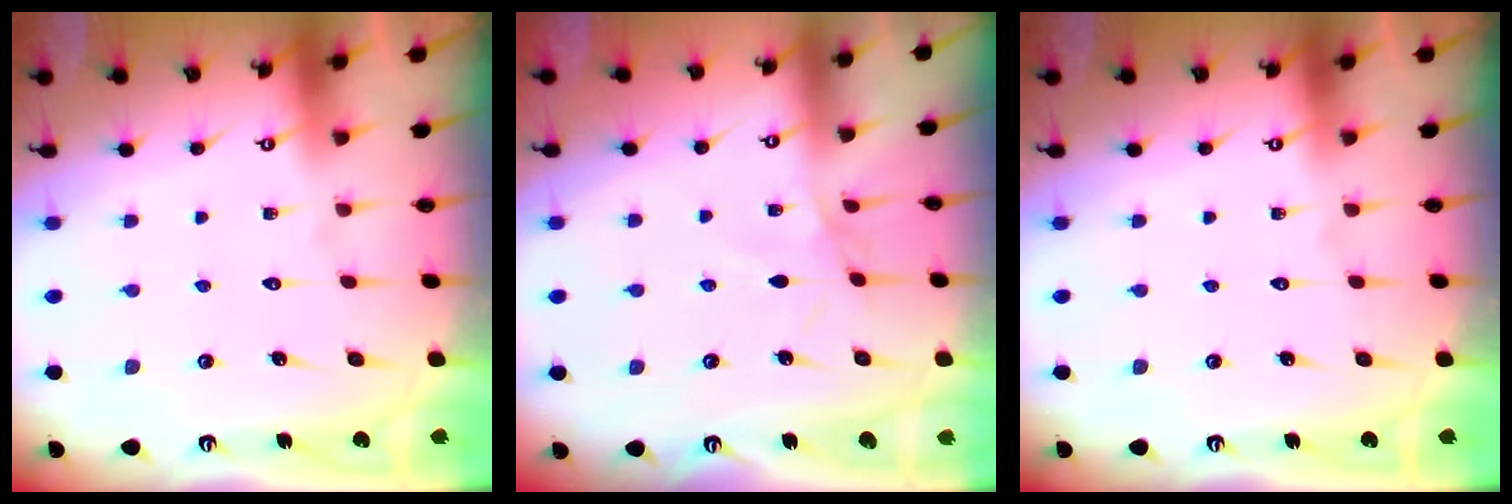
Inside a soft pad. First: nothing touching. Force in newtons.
{"total": 2.7, "press": 2.7, "slide": 0.5}
{"total": 0.0}